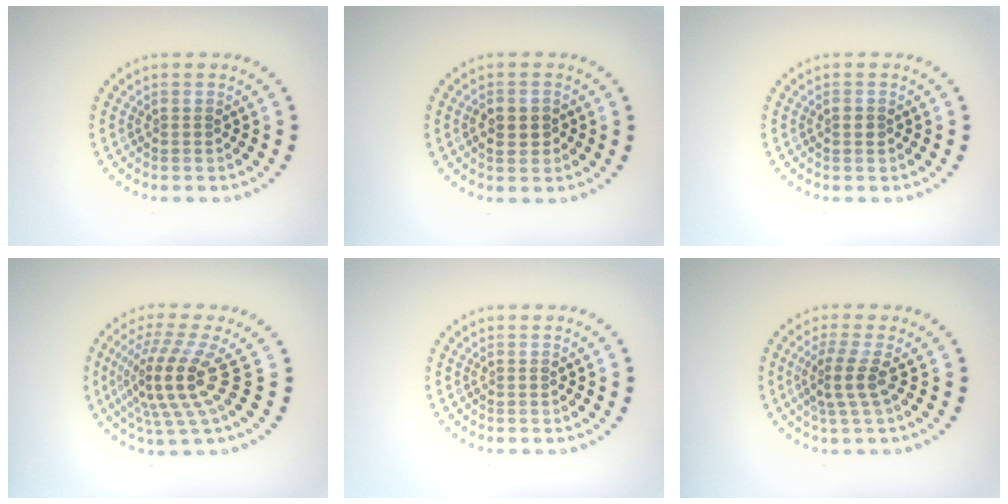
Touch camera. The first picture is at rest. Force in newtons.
{"total": 2.0, "press": 2.0, "slide": 0.2}
{"total": 0.9, "press": 0.9, "slide": 0.1}
{"total": 5.2, "press": 3.7, "slide": 3.7}
{"total": 0.0}
{"total": 2.6, "press": 2.0, "slide": 1.8}